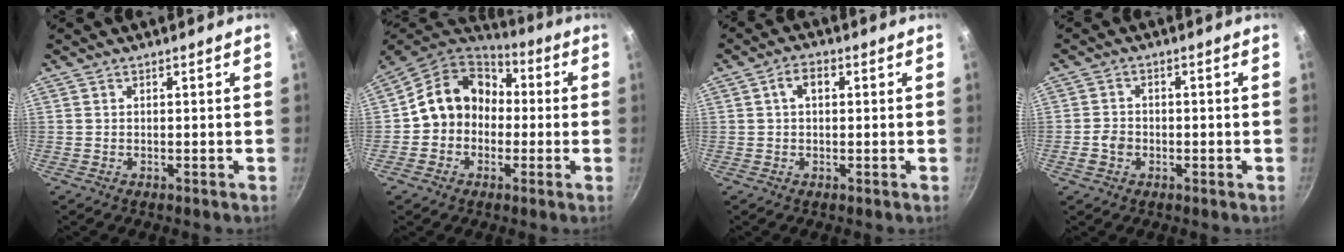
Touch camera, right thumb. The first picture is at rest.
{"total": 14.4, "force": [-0.2, 12.3, 7.5], "torque": [-0.085, 0.047, -0.021]}
{"total": 3.9, "force": [0.9, 2.4, 2.9], "torque": [-0.045, 0.009, 0.011]}
{"total": 3.4, "force": [-1.1, 2.7, 1.7], "torque": [-0.024, 0.017, -0.021]}